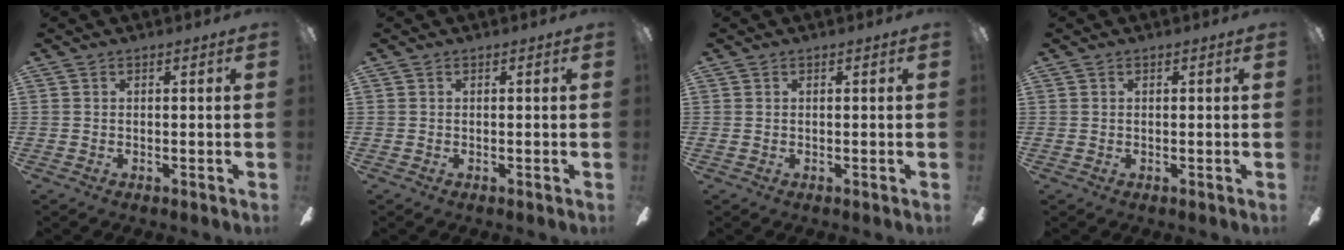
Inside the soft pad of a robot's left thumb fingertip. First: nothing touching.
{"total": 0.0}
{"total": 0.0}
{"total": 0.0}